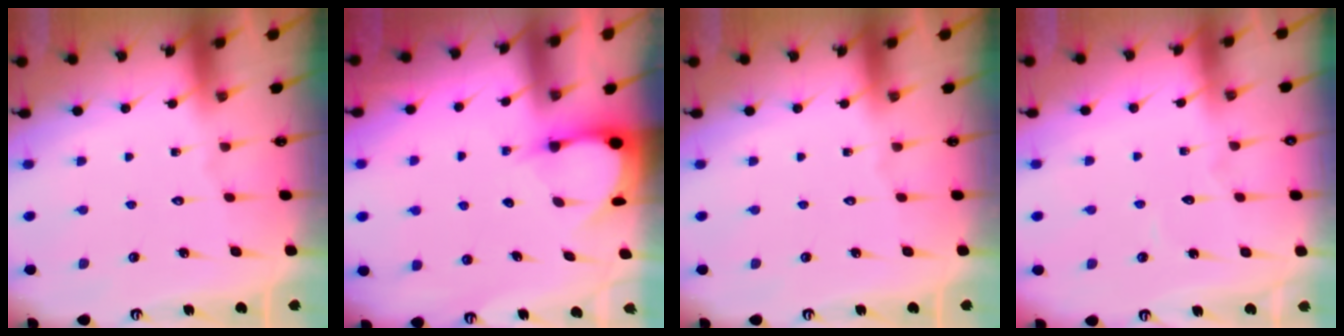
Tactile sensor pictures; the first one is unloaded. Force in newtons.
{"total": 3.5, "press": 3.5, "slide": 0.4}
{"total": 0.0}
{"total": 3.1, "press": 3.1, "slide": 0.3}